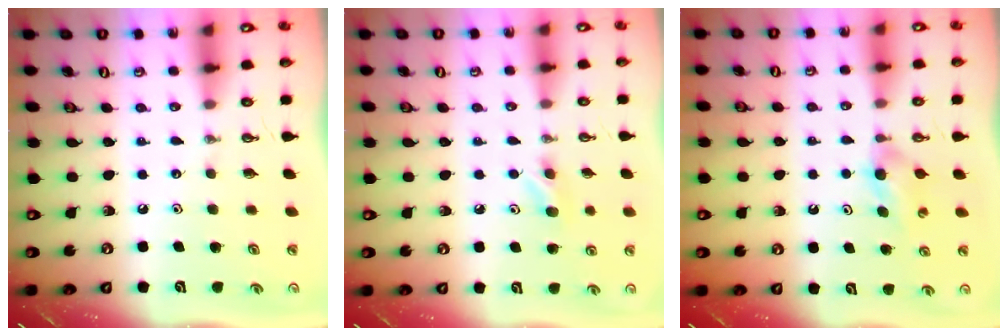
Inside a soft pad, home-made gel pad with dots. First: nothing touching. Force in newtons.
{"total": 4.9, "press": 4.8, "slide": 0.7}
{"total": 4.5, "press": 4.4, "slide": 0.9}